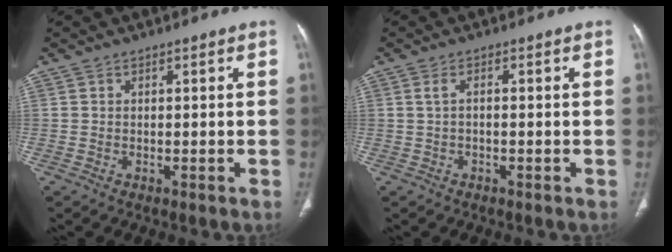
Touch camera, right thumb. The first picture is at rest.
{"total": 1.5, "force": [0.0, 0.7, 1.4], "torque": [-0.029, 0.006, 0.000]}